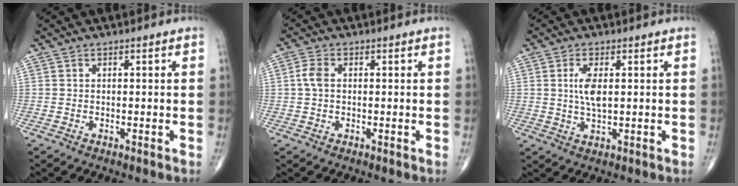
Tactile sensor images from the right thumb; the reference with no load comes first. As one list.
[{"total": 2.9, "force": [0.2, 1.8, 2.3], "torque": [-0.054, 0.008, 0.000]}, {"total": 4.9, "force": [0.9, 1.9, 4.4], "torque": [-0.091, -0.006, 0.020]}]